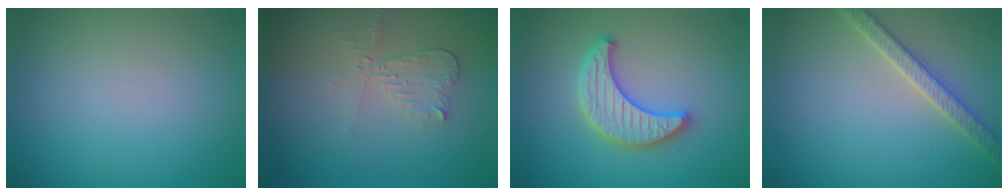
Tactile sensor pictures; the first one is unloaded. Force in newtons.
{"total": 2.0, "press": 1.9, "slide": 0.7}
{"total": 4.0, "press": 3.9, "slide": 0.8}
{"total": 2.7, "press": 2.7, "slide": 0.3}